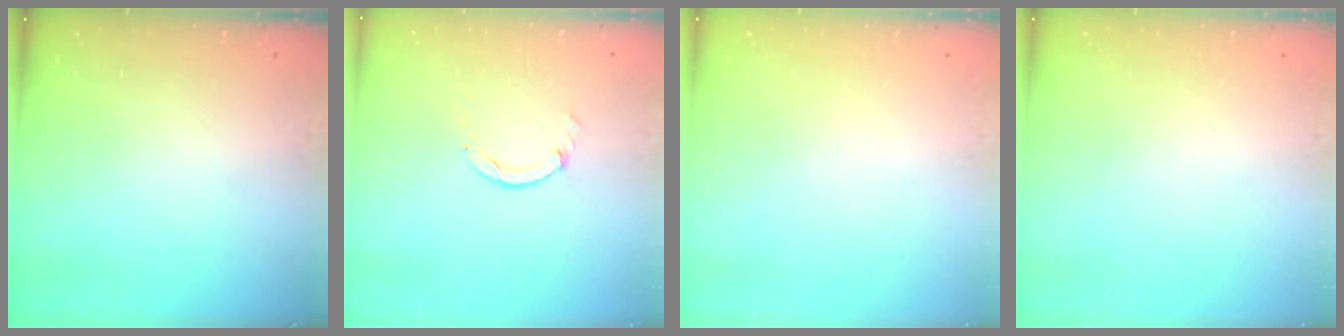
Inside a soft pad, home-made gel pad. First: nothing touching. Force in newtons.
{"total": 0.0}
{"total": 0.0}
{"total": 0.0}